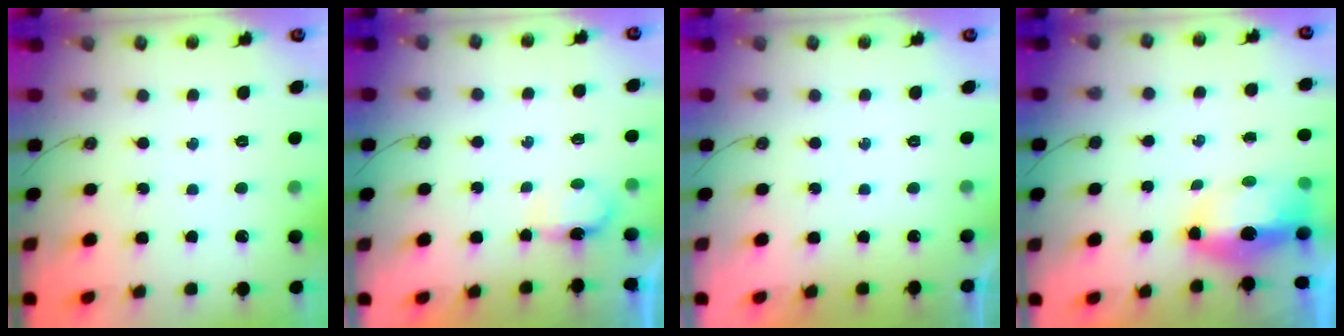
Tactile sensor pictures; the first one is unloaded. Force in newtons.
{"total": 3.4, "press": 3.3, "slide": 0.6}
{"total": 0.0}
{"total": 14.8, "press": 9.0, "slide": 11.7}